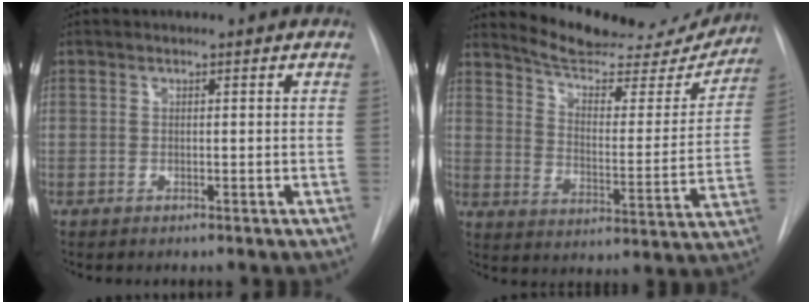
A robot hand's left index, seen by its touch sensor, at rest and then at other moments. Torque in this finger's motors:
{"motor_torque": [0.51, -0.97, 0.22, 0.03]}